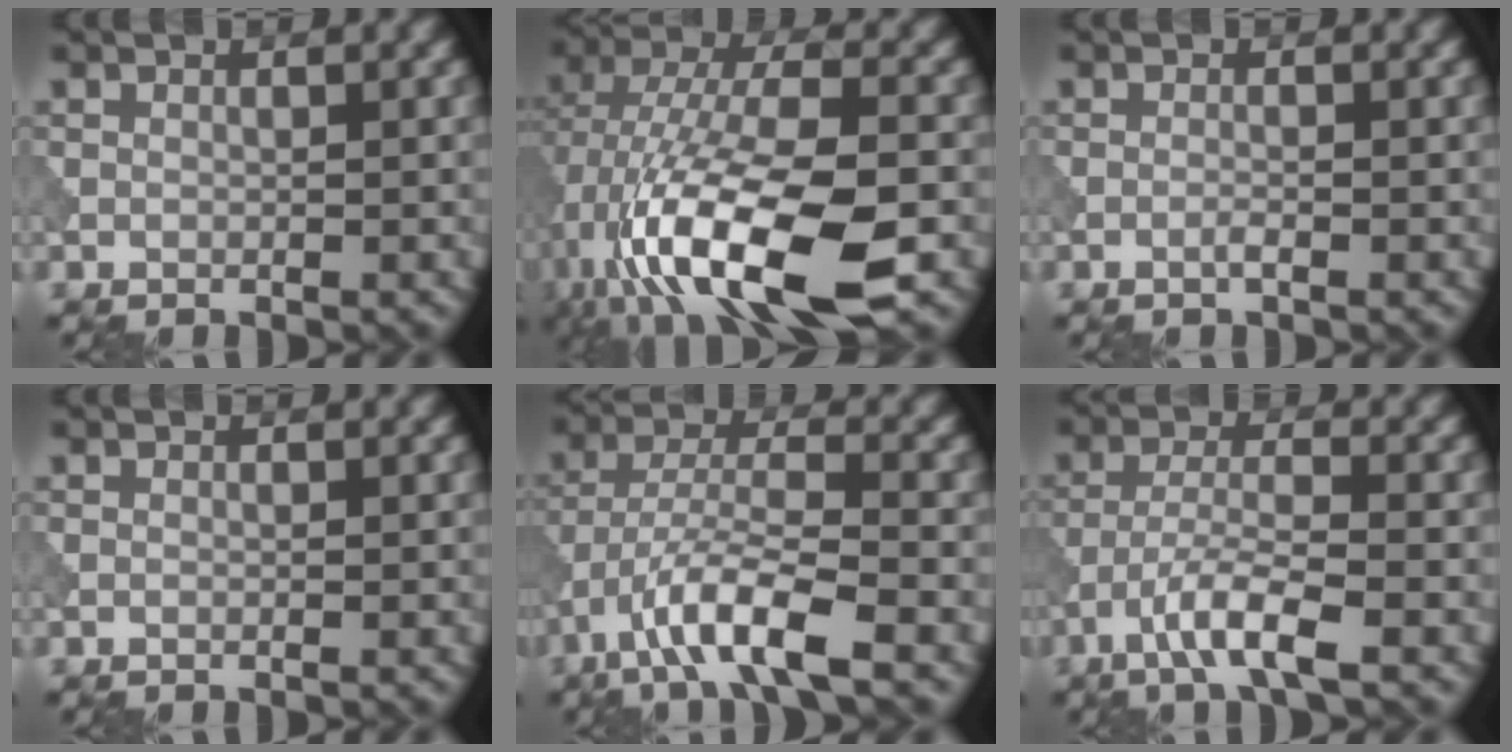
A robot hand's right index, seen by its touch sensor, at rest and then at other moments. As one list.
[{"total": 14.8, "force": [-4.5, 6.2, 12.7], "torque": [-0.232, 0.001, -0.082]}, {"total": 0.7, "force": [-0.3, 0.1, 0.6], "torque": [-0.010, 0.004, -0.009]}, {"total": 0.0}, {"total": 7.4, "force": [-4.2, 1.8, 5.8], "torque": [-0.105, 0.006, -0.083]}, {"total": 4.9, "force": [-2.7, 0.8, 4.0], "torque": [-0.072, 0.007, -0.056]}]